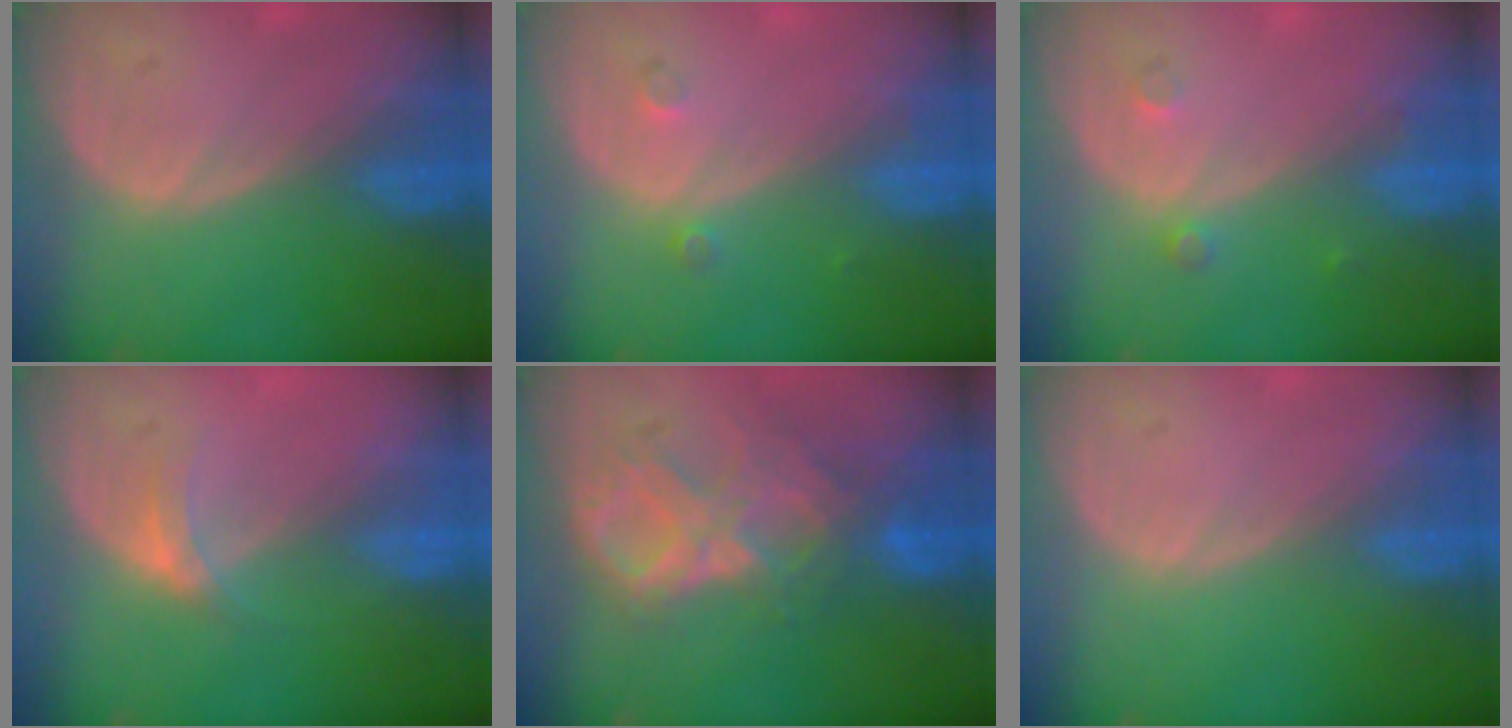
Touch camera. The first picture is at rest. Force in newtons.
{"total": 1.5, "press": 1.2, "slide": 0.8}
{"total": 1.5, "press": 1.5, "slide": 0.1}
{"total": 2.6, "press": 2.2, "slide": 1.4}
{"total": 8.7, "press": 7.7, "slide": 4.1}
{"total": 0.0}